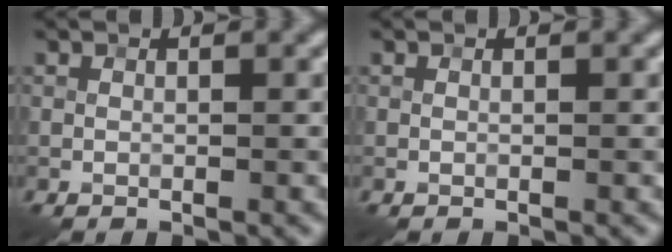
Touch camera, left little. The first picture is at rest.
{"total": 0.0}